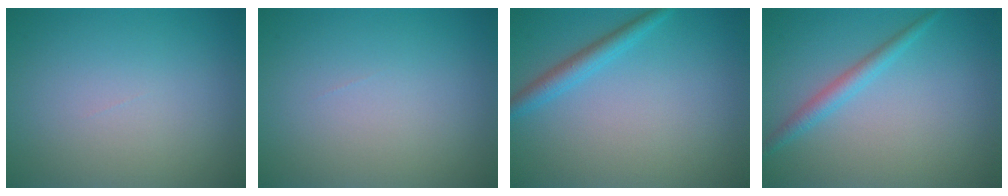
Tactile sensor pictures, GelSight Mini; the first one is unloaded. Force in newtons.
{"total": 0.0}
{"total": 2.2, "press": 2.2, "slide": 0.1}
{"total": 1.9, "press": 1.9, "slide": 0.1}